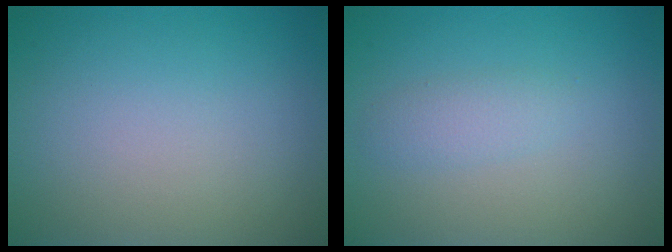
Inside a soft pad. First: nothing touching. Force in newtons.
{"total": 1.5, "press": 1.5, "slide": 0.1}